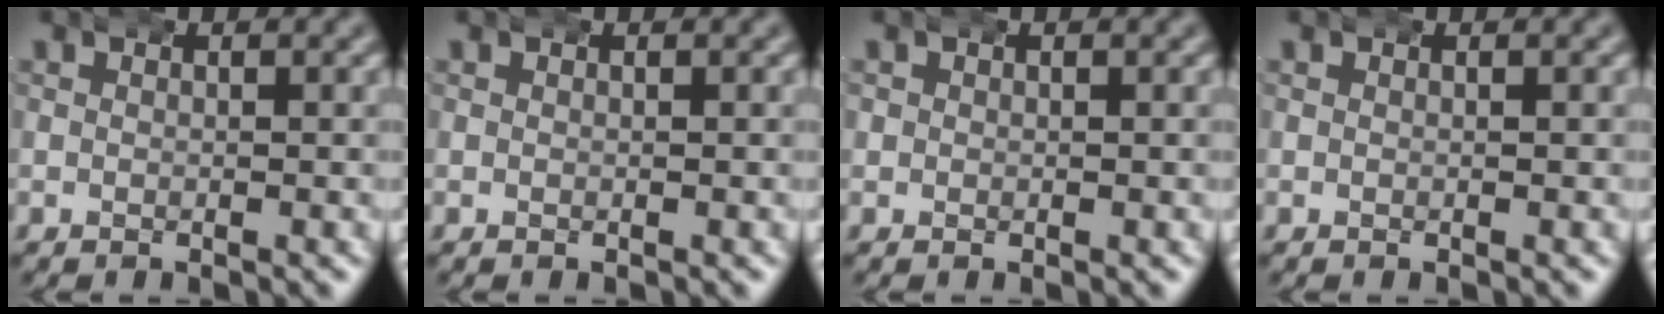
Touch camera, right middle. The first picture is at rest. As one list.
[{"total": 0.0}, {"total": 0.7, "force": [0.0, 0.7, 0.2], "torque": [-0.006, -0.001, 0.000]}, {"total": 0.0}]